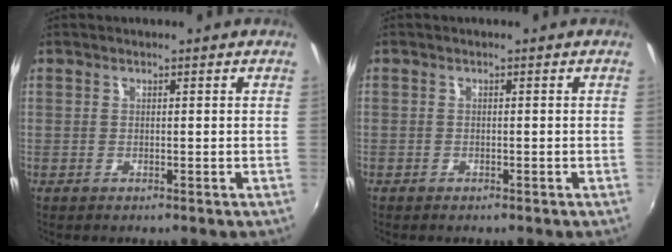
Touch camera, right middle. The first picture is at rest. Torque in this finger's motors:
{"motor_torque": [0.59, -0.57, -0.69, -0.21]}